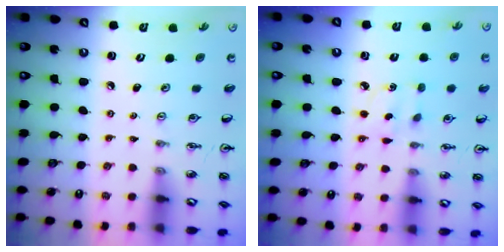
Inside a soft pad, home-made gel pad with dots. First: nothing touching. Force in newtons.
{"total": 2.3, "press": 2.1, "slide": 0.8}